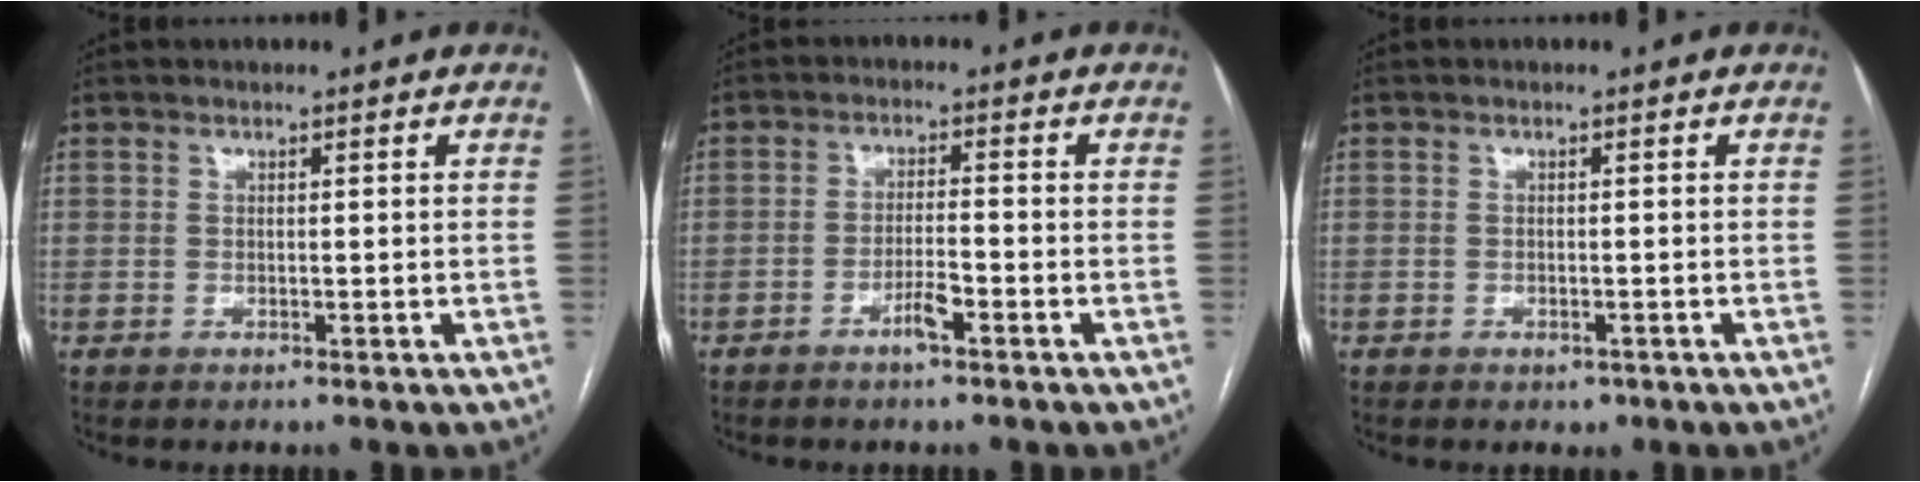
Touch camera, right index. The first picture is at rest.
{"total": 3.5, "force": [-2.2, 0.3, 2.7], "torque": [-0.048, -0.001, -0.040]}
{"total": 1.3, "force": [-0.8, 0.9, 0.6], "torque": [-0.010, 0.001, -0.004]}